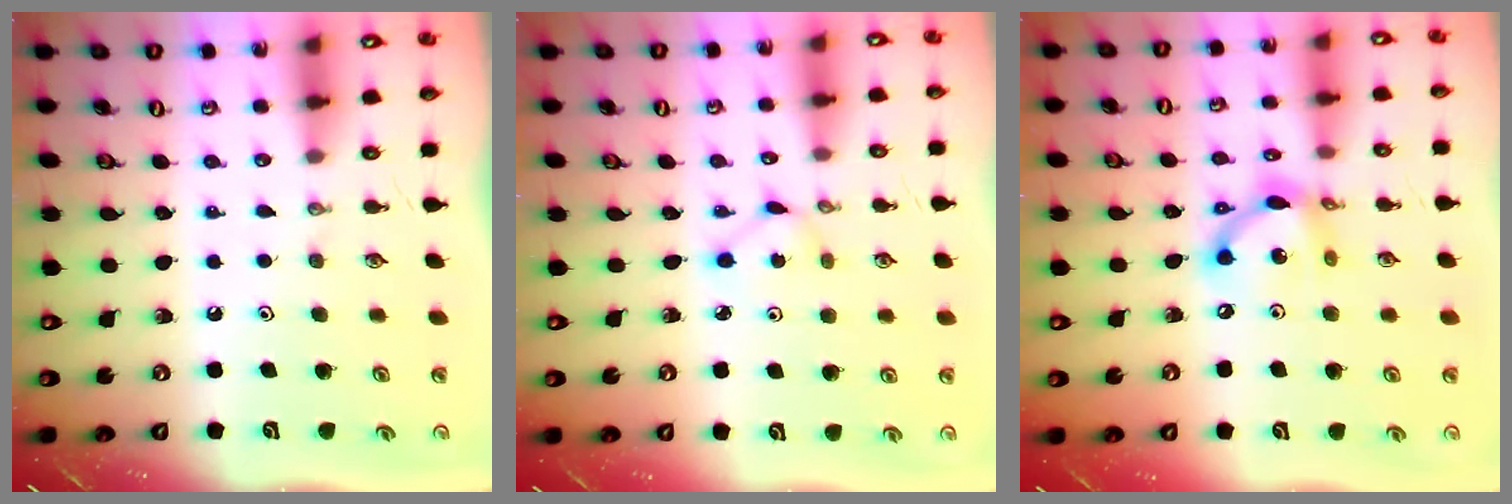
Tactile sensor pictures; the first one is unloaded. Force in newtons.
{"total": 1.8, "press": 1.7, "slide": 0.2}
{"total": 11.9, "press": 11.9, "slide": 0.7}